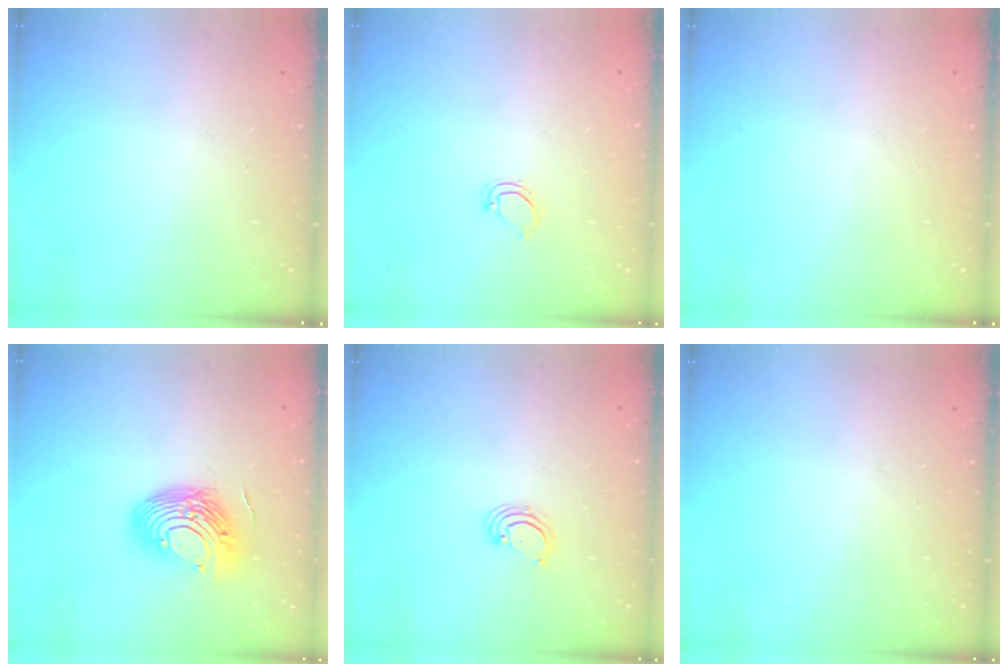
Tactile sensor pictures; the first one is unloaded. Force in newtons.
{"total": 3.9, "press": 3.9, "slide": 0.3}
{"total": 0.0}
{"total": 12.7, "press": 12.3, "slide": 2.9}
{"total": 2.7, "press": 2.7, "slide": 0.3}
{"total": 0.0}